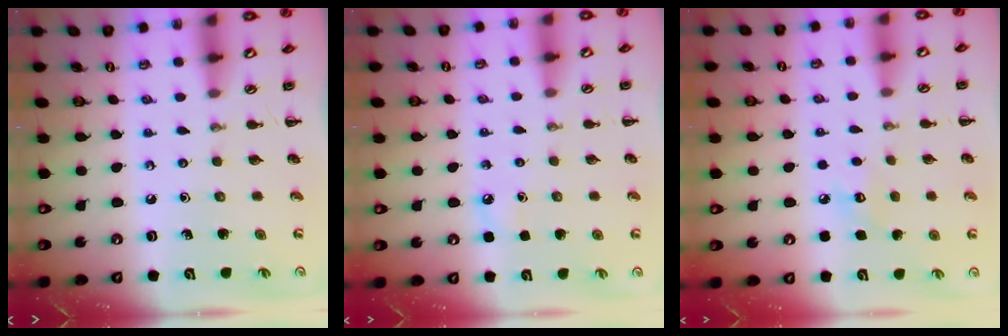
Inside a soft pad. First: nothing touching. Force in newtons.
{"total": 2.8, "press": 2.6, "slide": 1.0}
{"total": 6.4, "press": 6.1, "slide": 1.8}